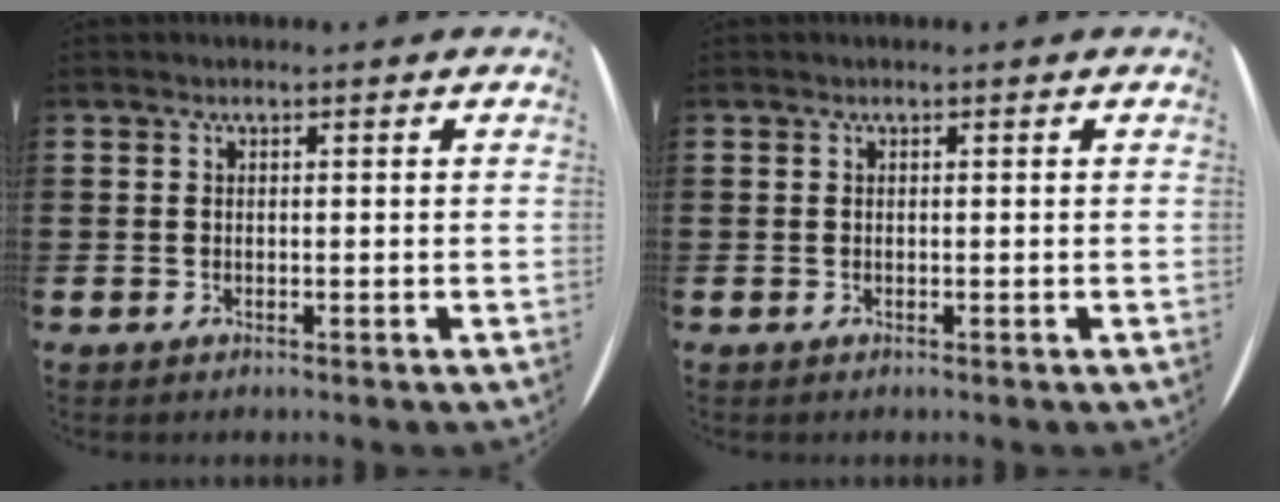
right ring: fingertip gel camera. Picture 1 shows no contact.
{"total": 0.0}